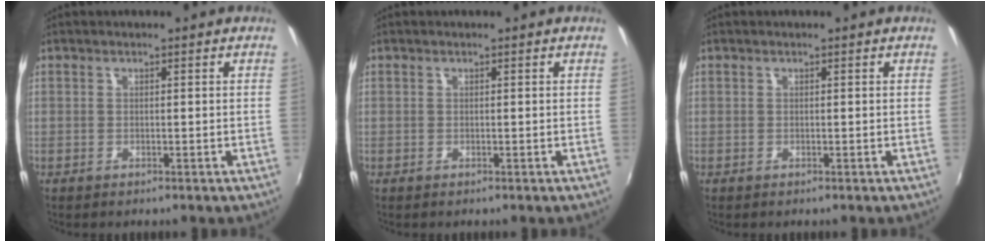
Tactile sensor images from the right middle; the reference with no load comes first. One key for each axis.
{"total": 0.0}
{"total": 0.0}